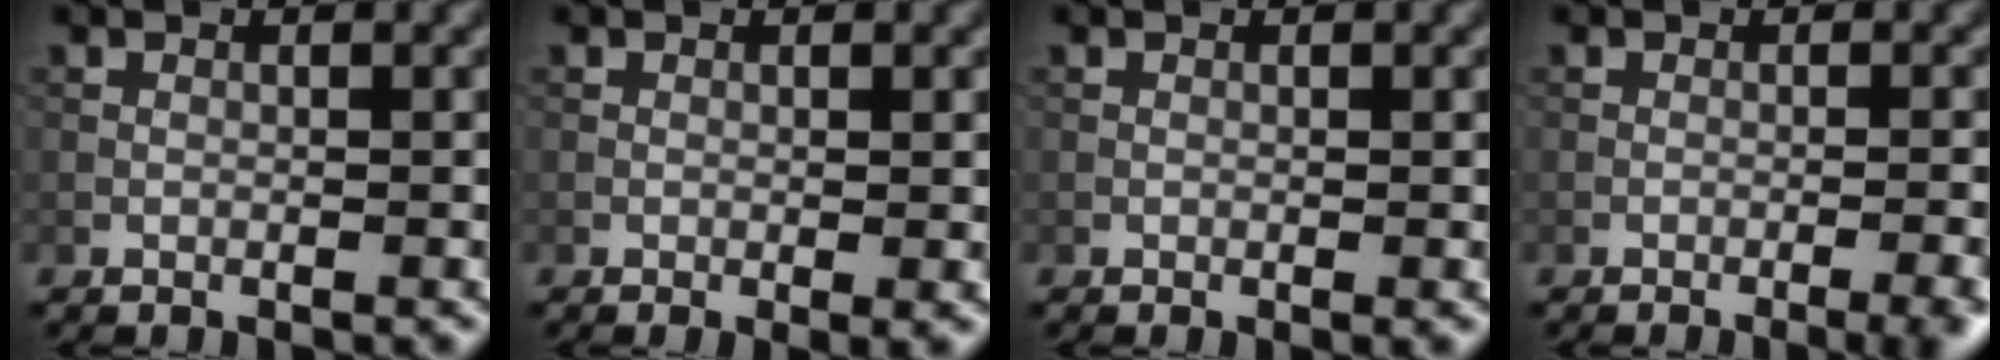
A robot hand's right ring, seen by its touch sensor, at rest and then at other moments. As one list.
[{"total": 0.9, "force": [-0.1, 0.3, 0.8], "torque": [-0.014, -0.005, -0.002]}, {"total": 0.0}, {"total": 4.6, "force": [-3.6, 1.2, 2.6], "torque": [-0.031, -0.001, -0.044]}]